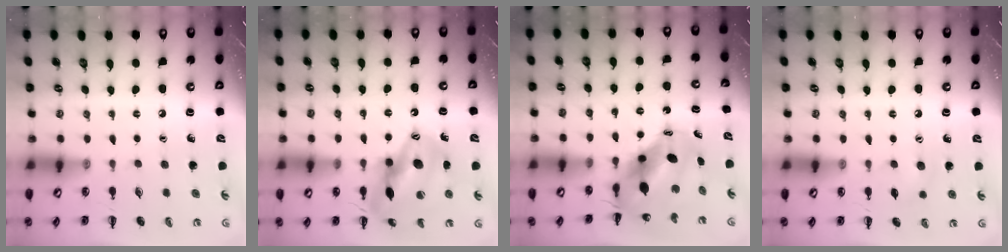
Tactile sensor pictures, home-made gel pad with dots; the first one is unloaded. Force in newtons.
{"total": 15.2, "press": 14.8, "slide": 3.7}
{"total": 8.3, "press": 8.0, "slide": 2.2}
{"total": 4.5, "press": 4.4, "slide": 0.9}